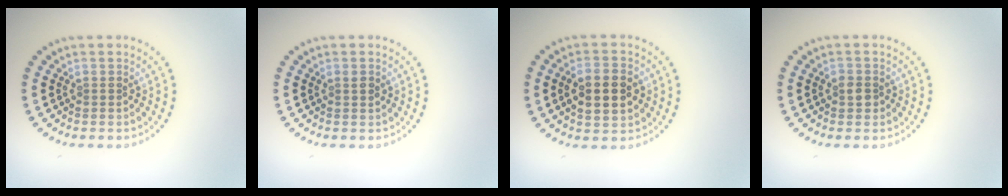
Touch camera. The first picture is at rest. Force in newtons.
{"total": 0.8, "press": 0.8, "slide": 0.3}
{"total": 4.9, "press": 4.9, "slide": 0.3}
{"total": 1.3, "press": 1.3, "slide": 0.3}